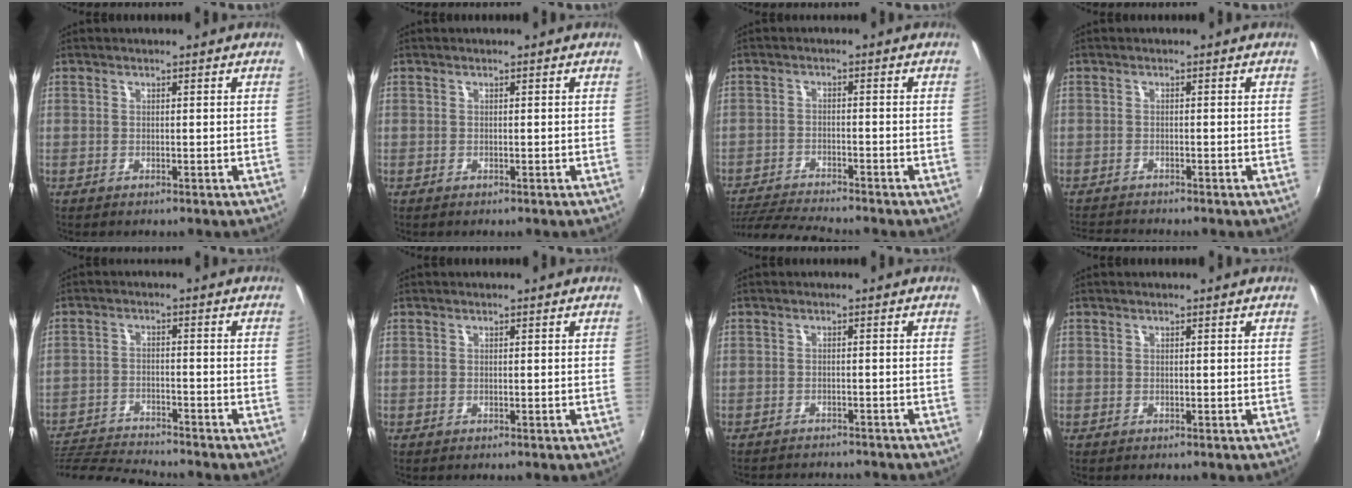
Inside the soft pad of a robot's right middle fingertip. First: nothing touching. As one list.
[{"total": 0.0}, {"total": 9.1, "force": [-8.5, 0.2, 3.1], "torque": [-0.083, -0.019, -0.151]}, {"total": 3.8, "force": [-3.7, 0.2, 0.8], "torque": [-0.032, -0.012, -0.070]}, {"total": 12.6, "force": [-11.9, 1.3, 4.1], "torque": [-0.107, -0.014, -0.209]}, {"total": 0.0}, {"total": 7.1, "force": [-6.6, 1.6, 2.1], "torque": [-0.055, -0.014, -0.095]}, {"total": 0.0}]